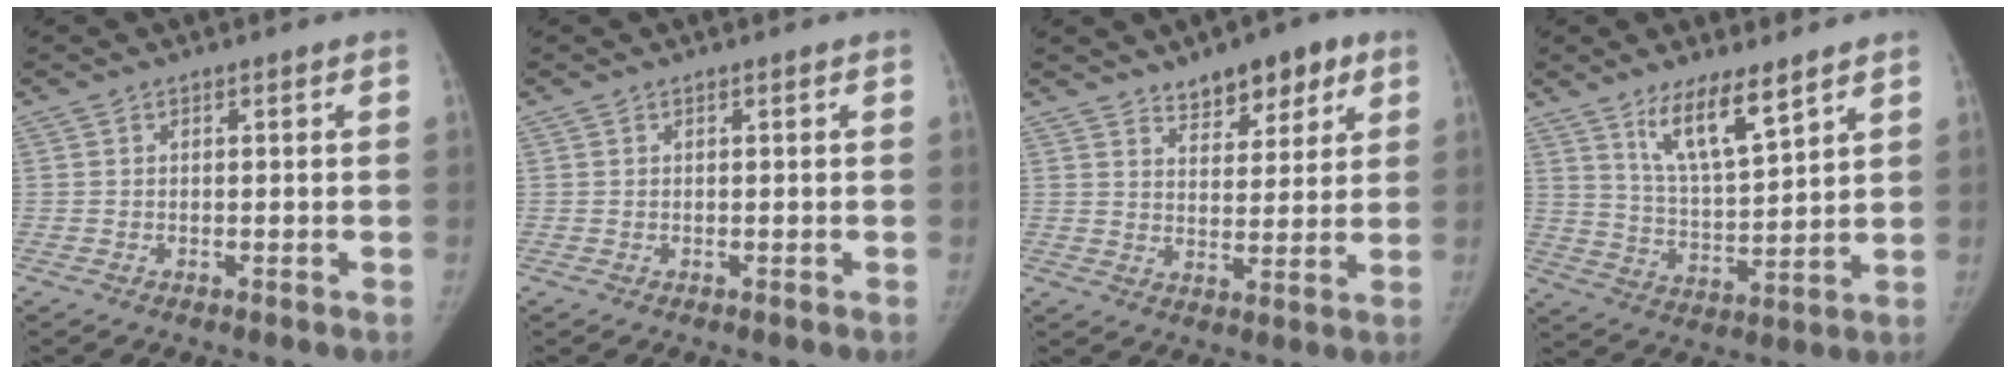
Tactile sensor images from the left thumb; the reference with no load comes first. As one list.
[{"total": 0.0}, {"total": 9.3, "force": [6.1, 4.5, 5.4], "torque": [-0.042, -0.031, 0.091]}, {"total": 10.7, "force": [7.2, 2.6, 7.5], "torque": [-0.124, -0.053, 0.140]}]